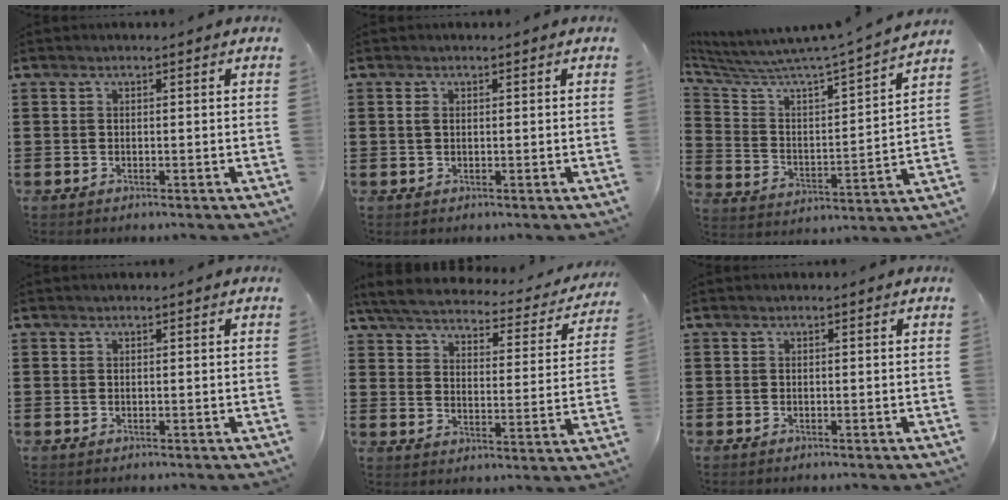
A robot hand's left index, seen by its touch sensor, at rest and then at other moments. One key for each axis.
{"total": 1.1, "fx": 0.3, "fy": 0.6, "fz": 0.9, "tx": -0.019, "ty": 0.005, "tz": 0.005}
{"total": 5.8, "fx": 5.5, "fy": -0.5, "fz": 1.8, "tx": -0.067, "ty": -0.061, "tz": 0.081}
{"total": 0.0}
{"total": 4.5, "fx": 4.2, "fy": 0.5, "fz": 1.5, "tx": -0.053, "ty": -0.028, "tz": 0.068}
{"total": 0.0}